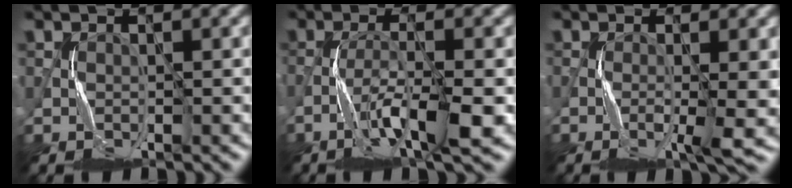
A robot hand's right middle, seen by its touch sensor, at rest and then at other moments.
{"total": 5.0, "force": [-2.4, 0.5, 4.4], "torque": [-0.084, 0.004, -0.045]}
{"total": 4.1, "force": [-0.8, 0.6, 4.0], "torque": [-0.067, -0.003, -0.013]}